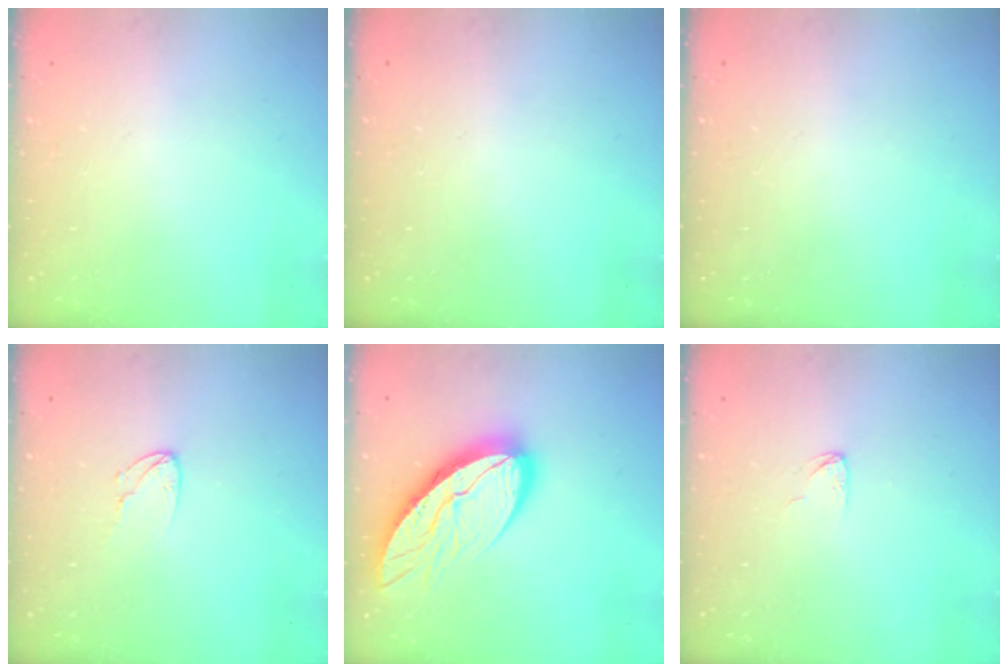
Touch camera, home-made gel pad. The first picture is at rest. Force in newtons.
{"total": 0.0}
{"total": 0.0}
{"total": 5.6, "press": 5.6, "slide": 0.4}
{"total": 15.0, "press": 15.0, "slide": 1.5}
{"total": 3.3, "press": 3.3, "slide": 0.2}